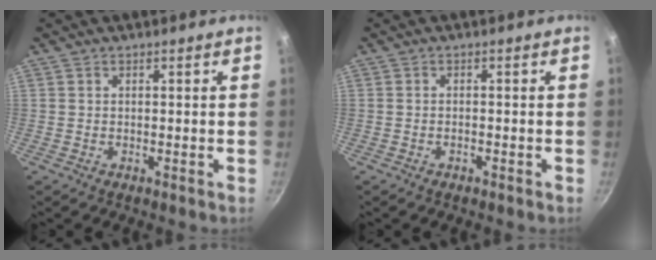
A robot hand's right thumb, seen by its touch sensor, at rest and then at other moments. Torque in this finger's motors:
{"motor_torque": [-0.37, 0.02, -0.22, 0.00, -0.02]}